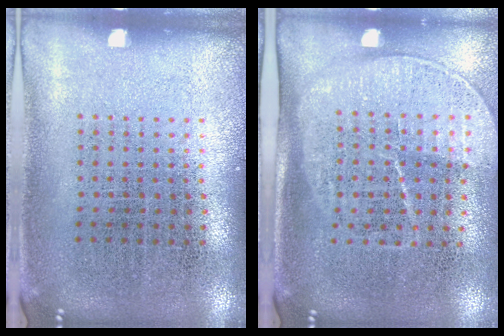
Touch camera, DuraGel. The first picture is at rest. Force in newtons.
{"total": 1.6, "press": 1.3, "slide": 0.9}